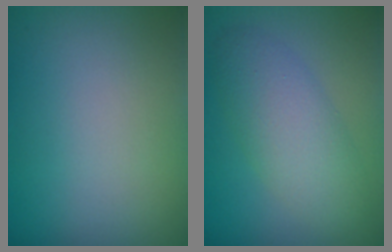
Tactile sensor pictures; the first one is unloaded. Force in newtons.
{"total": 4.4, "press": 4.4, "slide": 0.1}